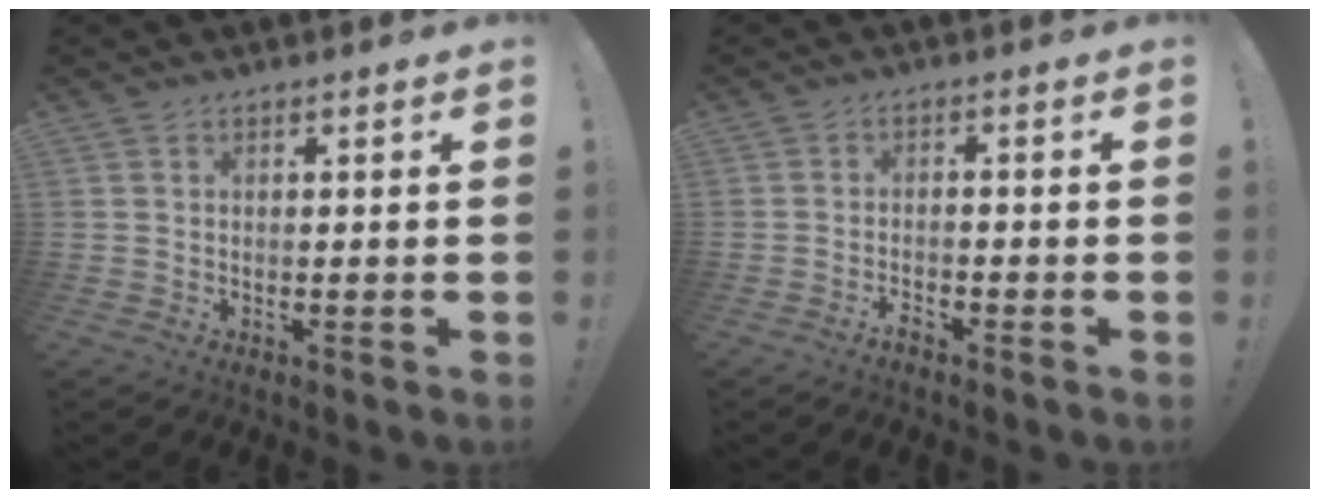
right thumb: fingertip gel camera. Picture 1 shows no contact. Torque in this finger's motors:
{"motor_torque": [0.31, -0.21, -0.03, -0.23, -0.07]}